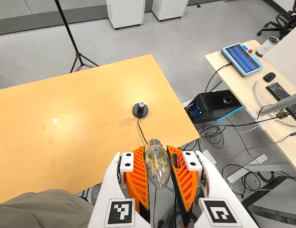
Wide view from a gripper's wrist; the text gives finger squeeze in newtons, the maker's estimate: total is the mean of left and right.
{"total": 18.6, "left": 19.9, "right": 17.2}